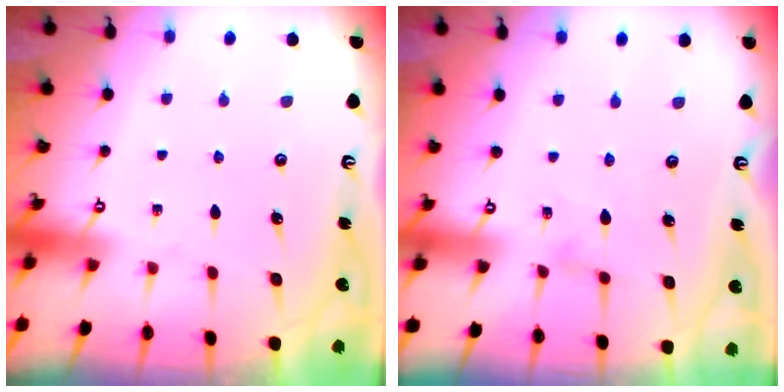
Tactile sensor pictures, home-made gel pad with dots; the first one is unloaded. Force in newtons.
{"total": 0.0}